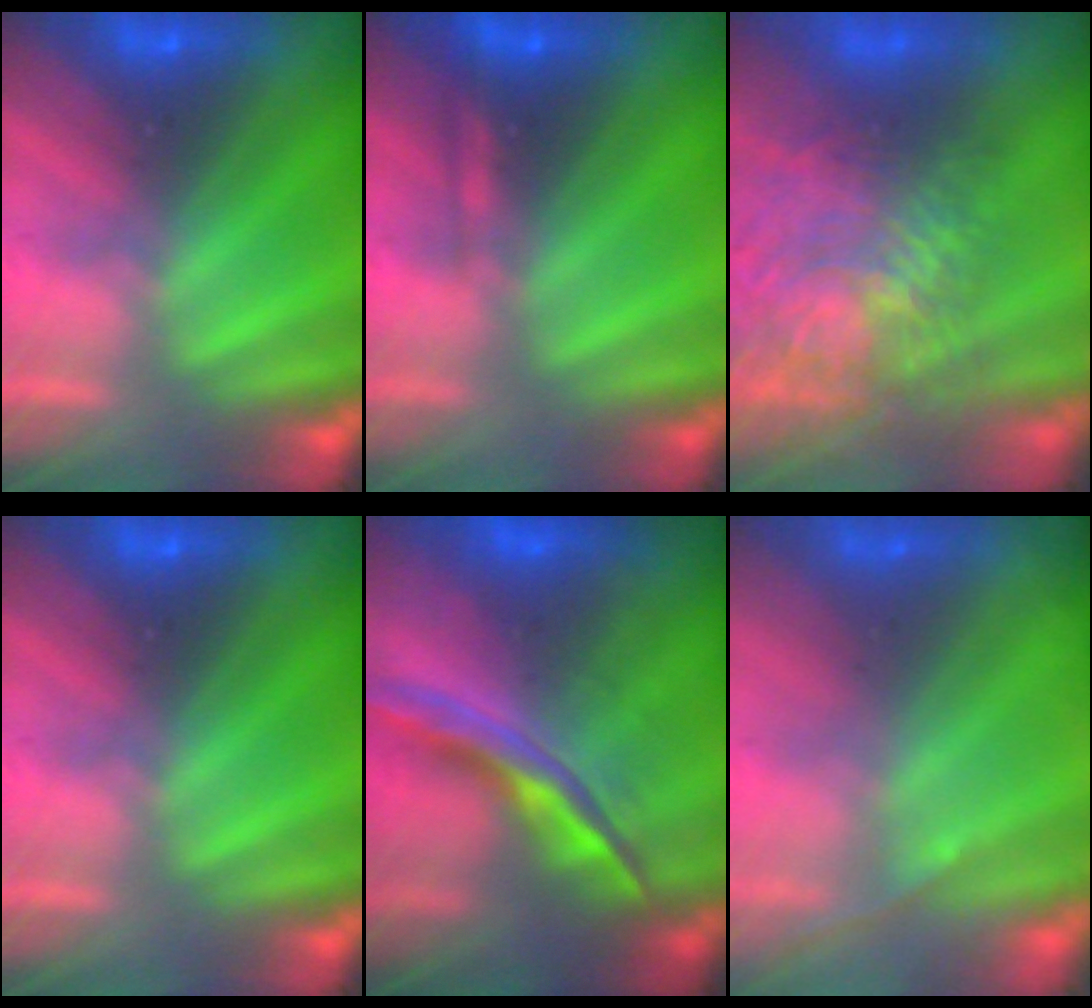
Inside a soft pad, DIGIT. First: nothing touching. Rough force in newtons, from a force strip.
{"total": 2.2}
{"total": 10.8}
{"total": 0.0}
{"total": 5.7}
{"total": 1.3}